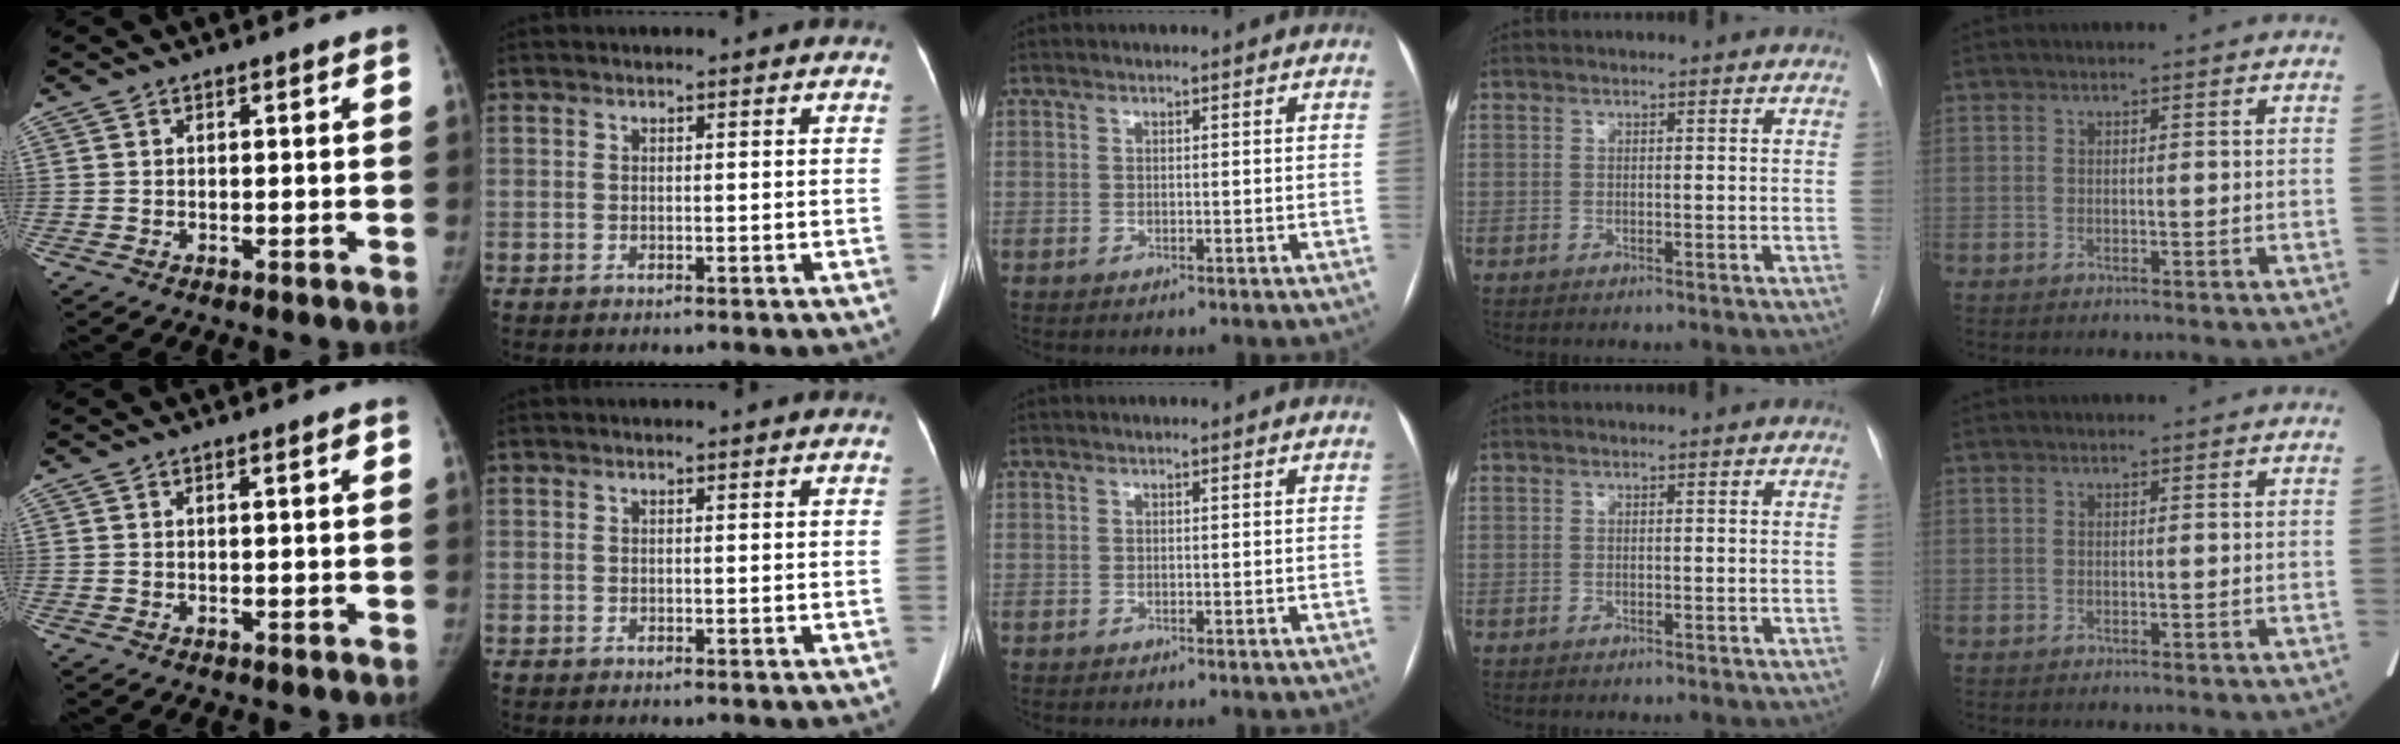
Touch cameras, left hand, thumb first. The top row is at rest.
{"thumb": {"total": 1.0, "force": [0.3, 0.1, 0.9], "torque": [-0.015, 0.002, 0.004]}}